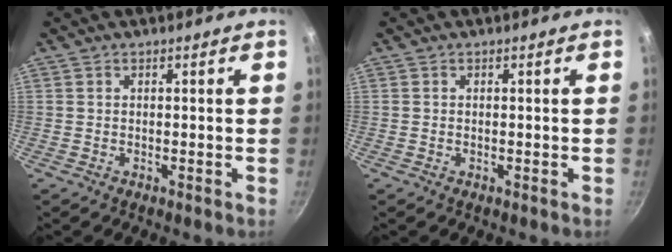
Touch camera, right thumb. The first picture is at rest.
{"total": 0.0}